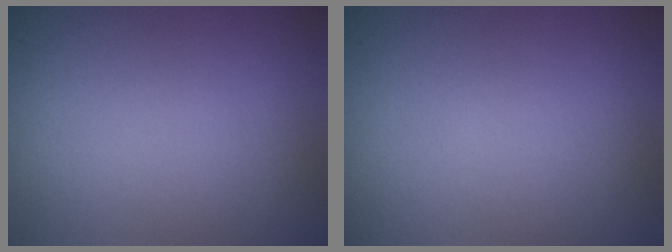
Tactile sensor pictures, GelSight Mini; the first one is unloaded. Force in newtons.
{"total": 0.0}